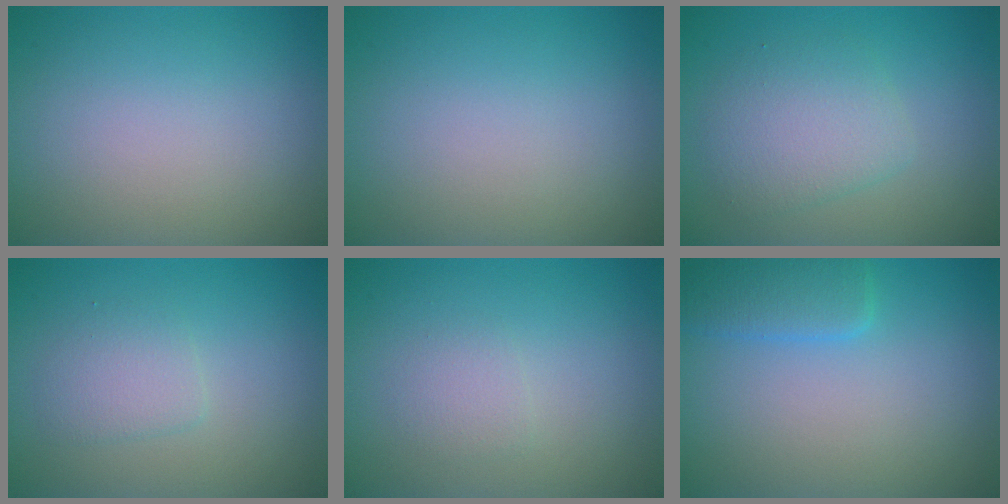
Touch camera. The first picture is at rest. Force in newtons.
{"total": 0.0}
{"total": 3.5, "press": 3.5, "slide": 0.1}
{"total": 1.9, "press": 1.9, "slide": 0.1}
{"total": 1.2, "press": 1.2, "slide": 0.0}
{"total": 2.9, "press": 2.9, "slide": 0.1}